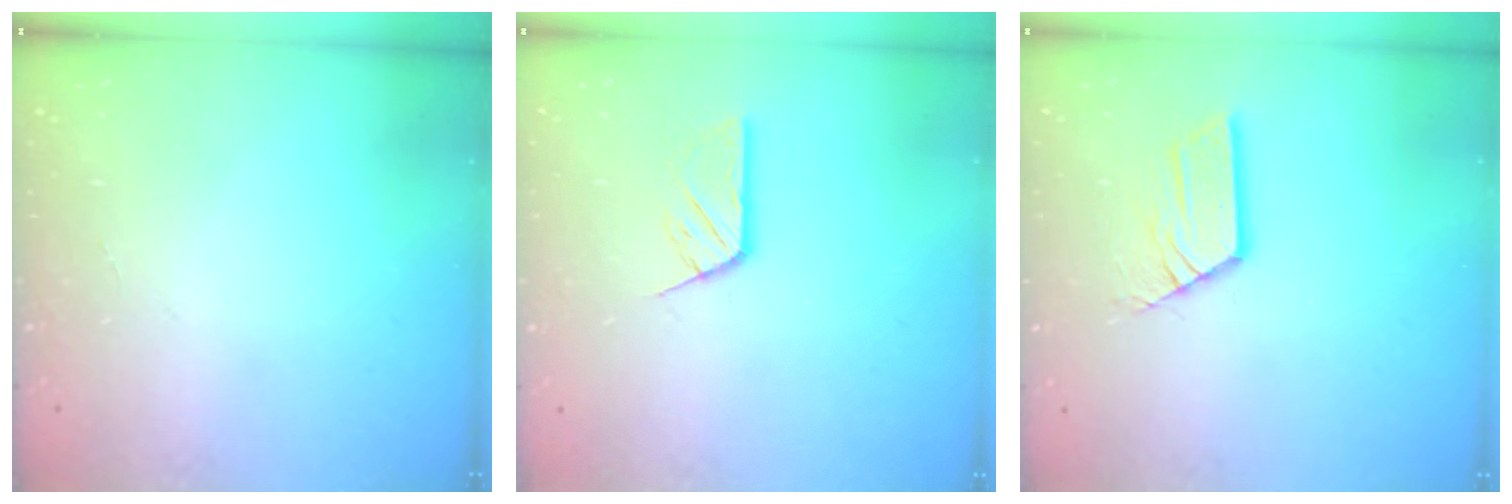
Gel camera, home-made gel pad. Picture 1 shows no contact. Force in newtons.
{"total": 4.8, "press": 4.8, "slide": 0.3}
{"total": 8.0, "press": 8.0, "slide": 0.5}